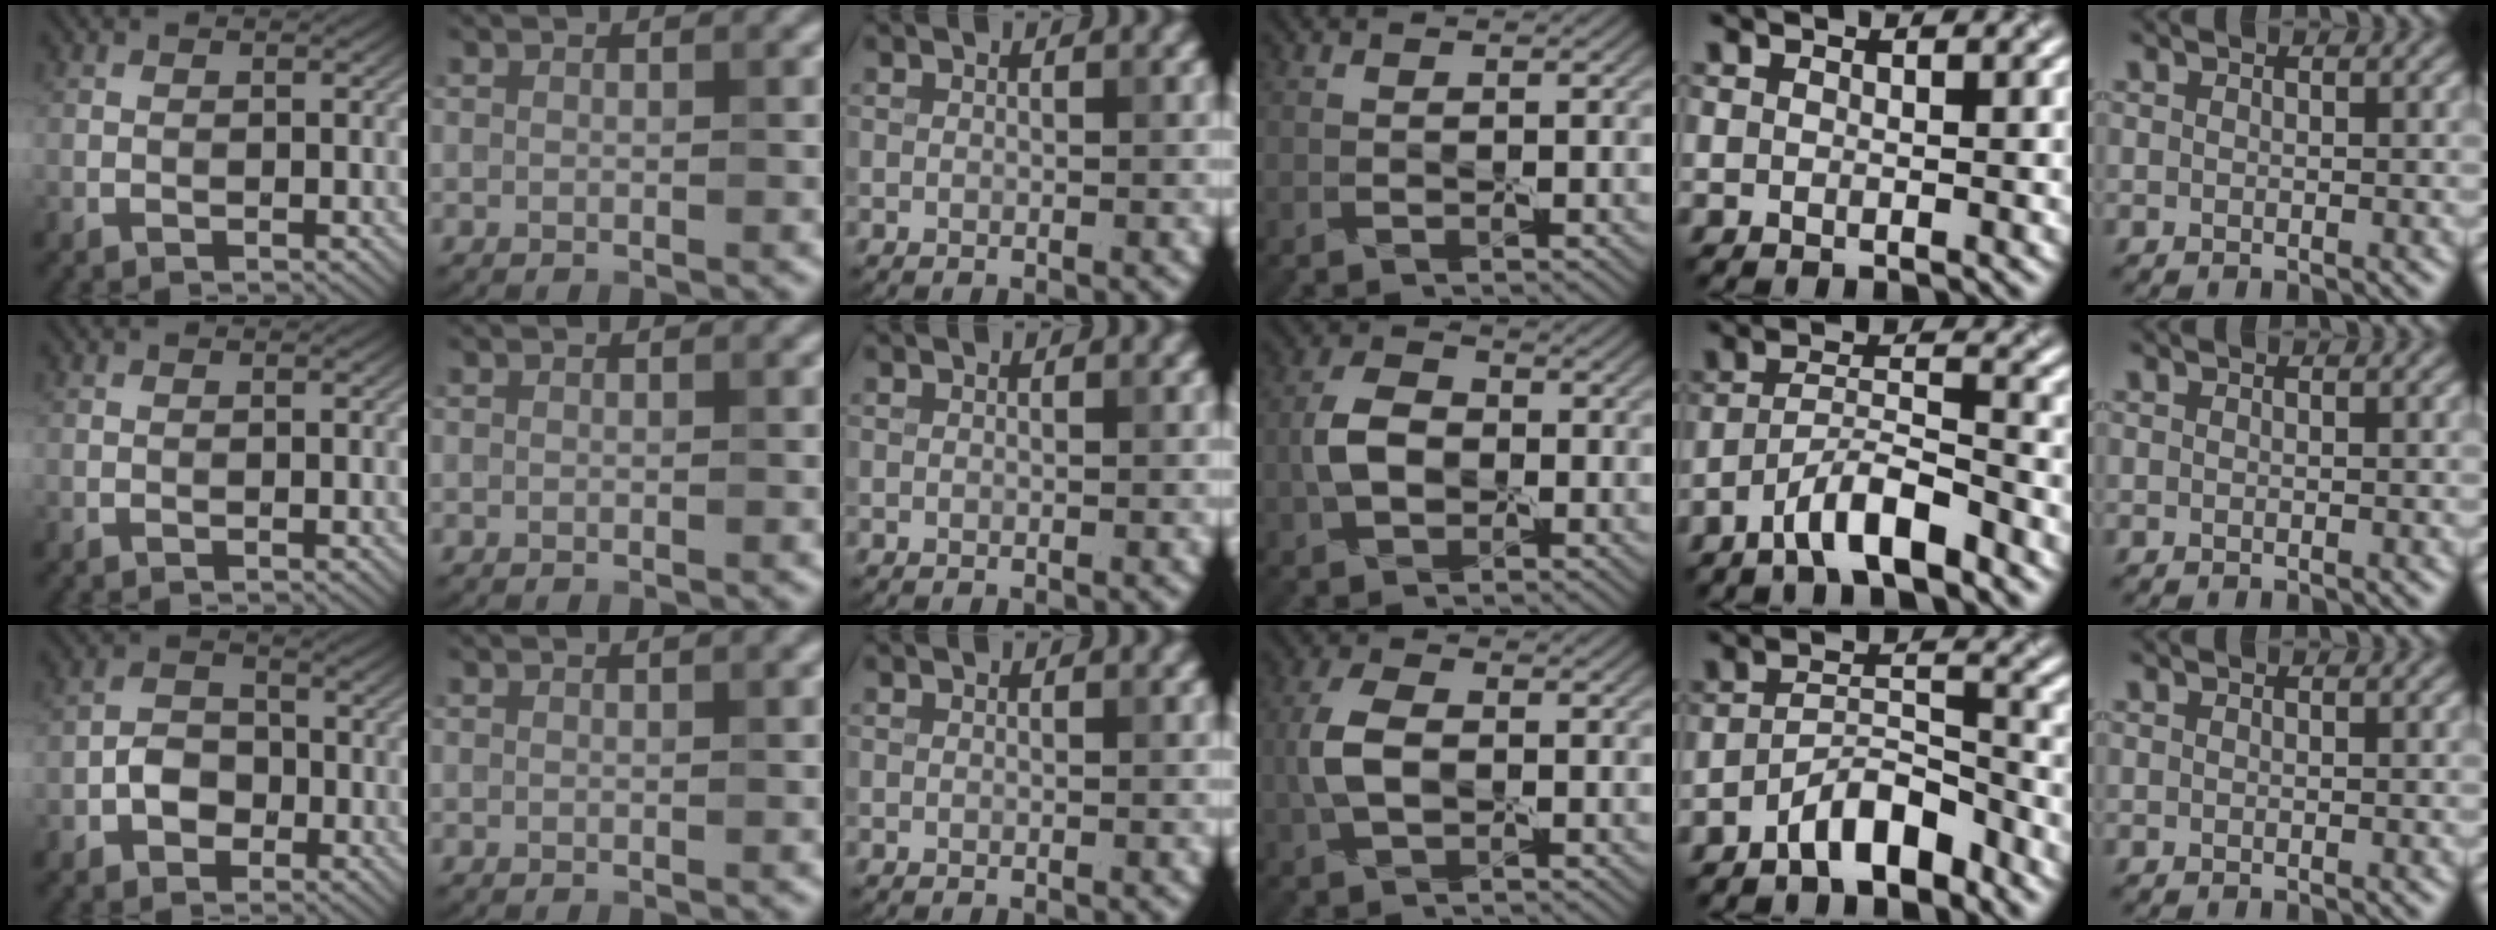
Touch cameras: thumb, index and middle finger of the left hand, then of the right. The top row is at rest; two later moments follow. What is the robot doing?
{"motion": "peel", "object": "bandage"}